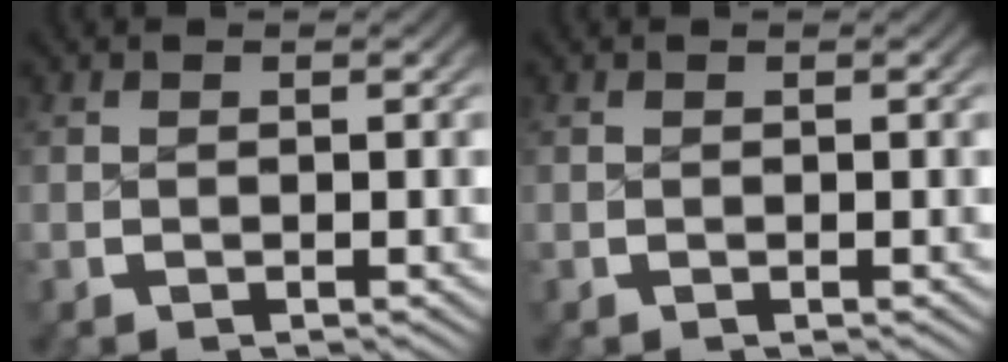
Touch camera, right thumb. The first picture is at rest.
{"total": 0.0}